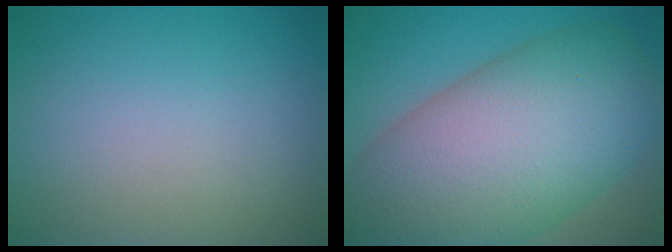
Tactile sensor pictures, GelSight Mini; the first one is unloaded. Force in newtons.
{"total": 15.7, "press": 15.6, "slide": 0.7}